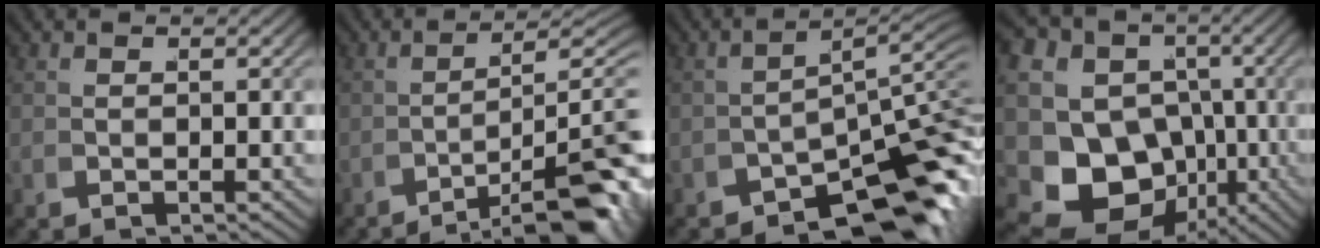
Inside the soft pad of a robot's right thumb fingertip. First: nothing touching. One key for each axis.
{"total": 9.1, "fx": -2.6, "fy": 4.9, "fz": 7.2, "tx": -0.103, "ty": -0.027, "tz": -0.028}
{"total": 13.6, "fx": -5.1, "fy": 7.0, "fz": 10.5, "tx": -0.144, "ty": -0.054, "tz": -0.052}
{"total": 17.5, "fx": -3.6, "fy": 14.9, "fz": 8.6, "tx": -0.194, "ty": -0.082, "tz": -0.043}